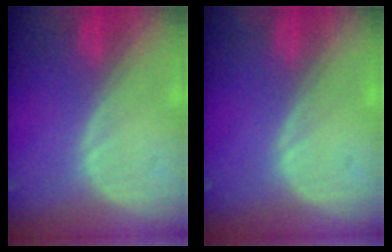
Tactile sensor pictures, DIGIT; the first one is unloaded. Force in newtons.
{"total": 0.0}